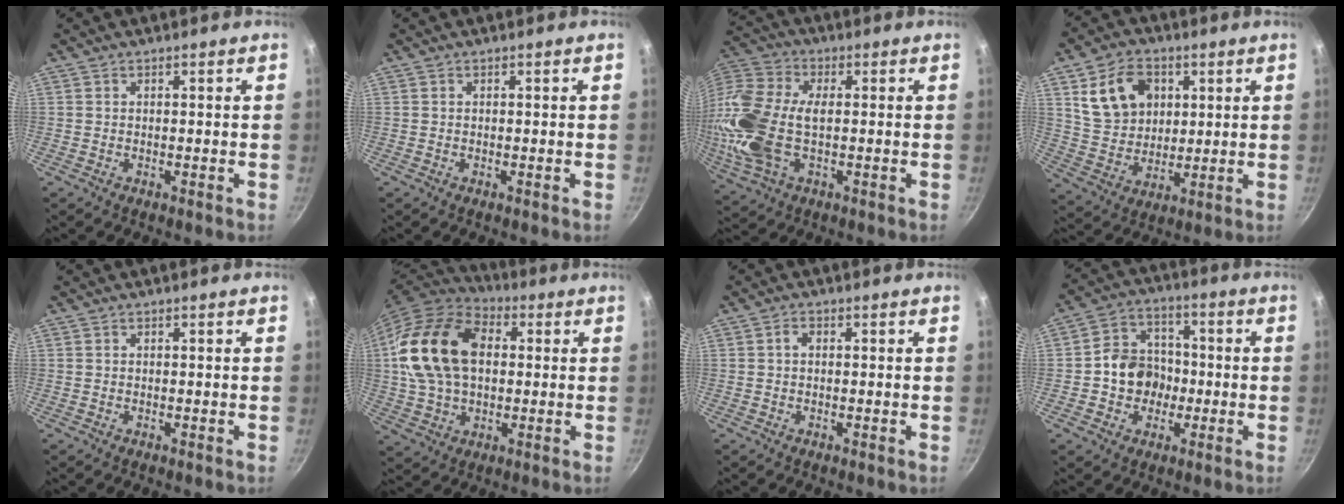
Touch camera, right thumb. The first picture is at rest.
{"total": 0.0}
{"total": 18.5, "force": [-0.8, 10.7, 15.1], "torque": [-0.325, 0.015, -0.025]}
{"total": 13.6, "force": [4.6, 10.1, 7.8], "torque": [-0.116, -0.010, 0.089]}
{"total": 0.0}
{"total": 20.2, "force": [2.7, 13.8, 14.5], "torque": [-0.253, 0.021, 0.040]}
{"total": 1.3, "force": [0.1, 0.9, 0.9], "torque": [-0.017, 0.006, 0.000]}
{"total": 10.2, "force": [-1.6, 8.8, 4.9], "torque": [-0.044, 0.030, -0.038]}